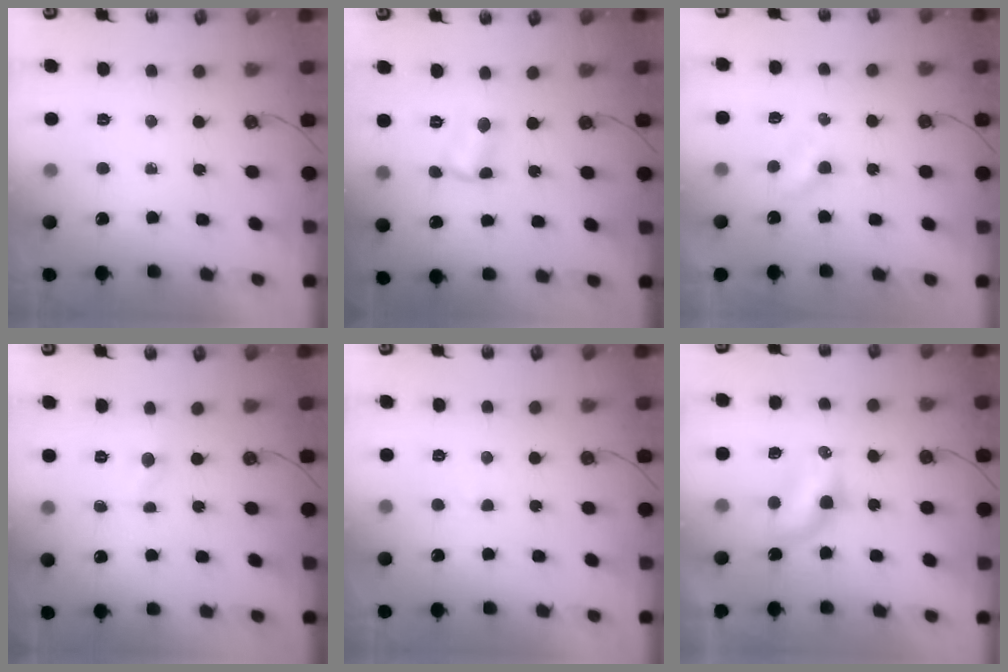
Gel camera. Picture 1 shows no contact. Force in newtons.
{"total": 2.9, "press": 2.9, "slide": 0.2}
{"total": 3.6, "press": 3.6, "slide": 0.5}
{"total": 1.8, "press": 1.8, "slide": 0.2}
{"total": 2.3, "press": 2.3, "slide": 0.4}
{"total": 8.0, "press": 7.3, "slide": 3.3}